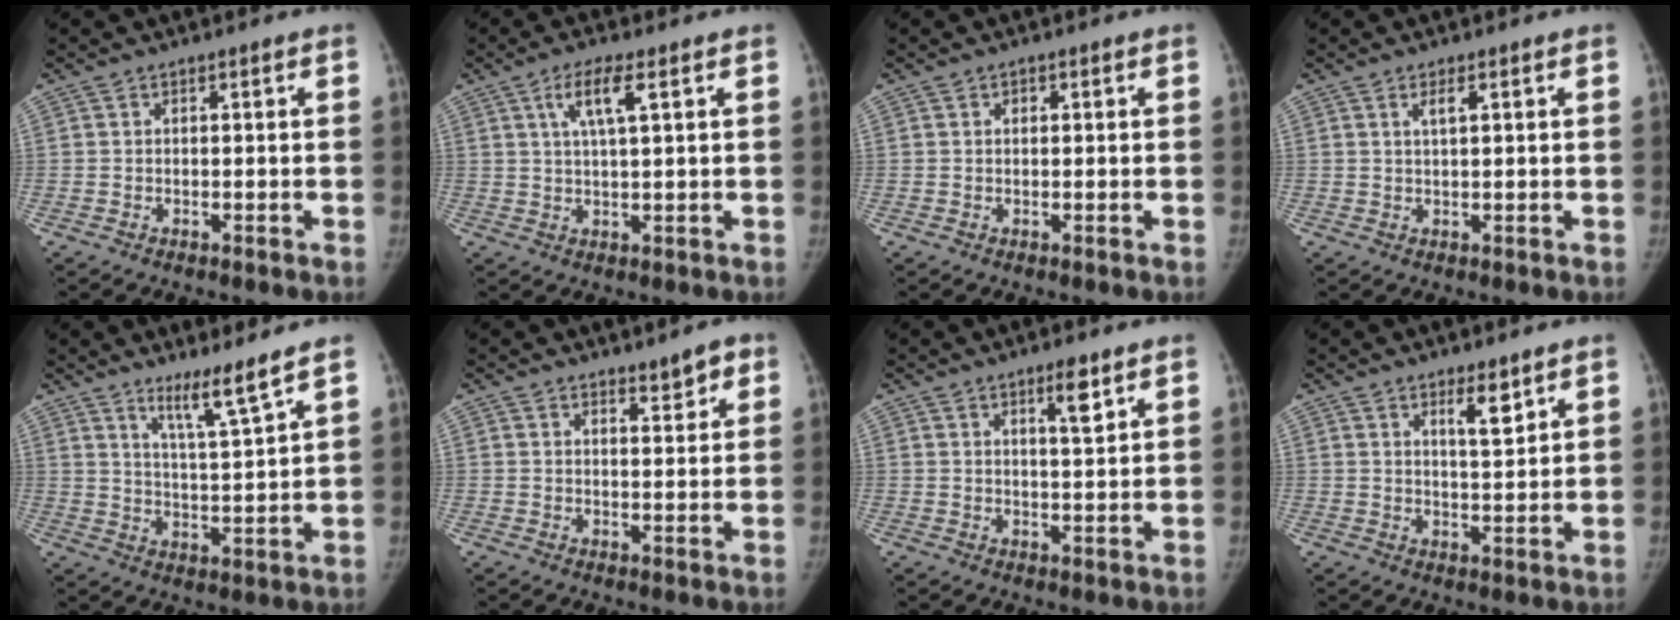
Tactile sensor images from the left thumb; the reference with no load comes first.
{"total": 5.7, "force": [2.4, 1.1, 5.0], "torque": [-0.100, -0.001, 0.047]}
{"total": 0.8, "force": [0.3, 0.6, 0.4], "torque": [-0.002, 0.002, 0.004]}
{"total": 2.0, "force": [0.9, 0.5, 1.7], "torque": [-0.032, -0.002, 0.018]}
{"total": 7.1, "force": [5.3, -0.5, 4.7], "torque": [-0.078, -0.053, 0.099]}
{"total": 3.1, "force": [2.3, 1.1, 1.8], "torque": [-0.009, -0.016, 0.034]}
{"total": 4.2, "force": [2.5, 0.7, 3.3], "torque": [-0.049, -0.019, 0.042]}
{"total": 4.6, "force": [3.0, 1.1, 3.4], "torque": [-0.047, -0.025, 0.050]}